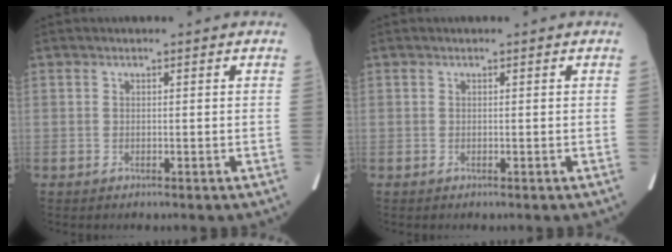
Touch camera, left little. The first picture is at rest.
{"total": 0.0}